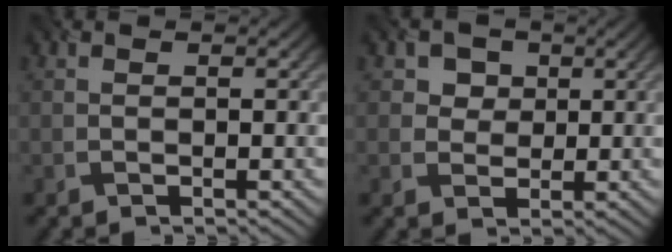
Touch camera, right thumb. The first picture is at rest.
{"total": 3.9, "force": [1.8, 3.2, 1.5], "torque": [-0.038, -0.009, 0.031]}